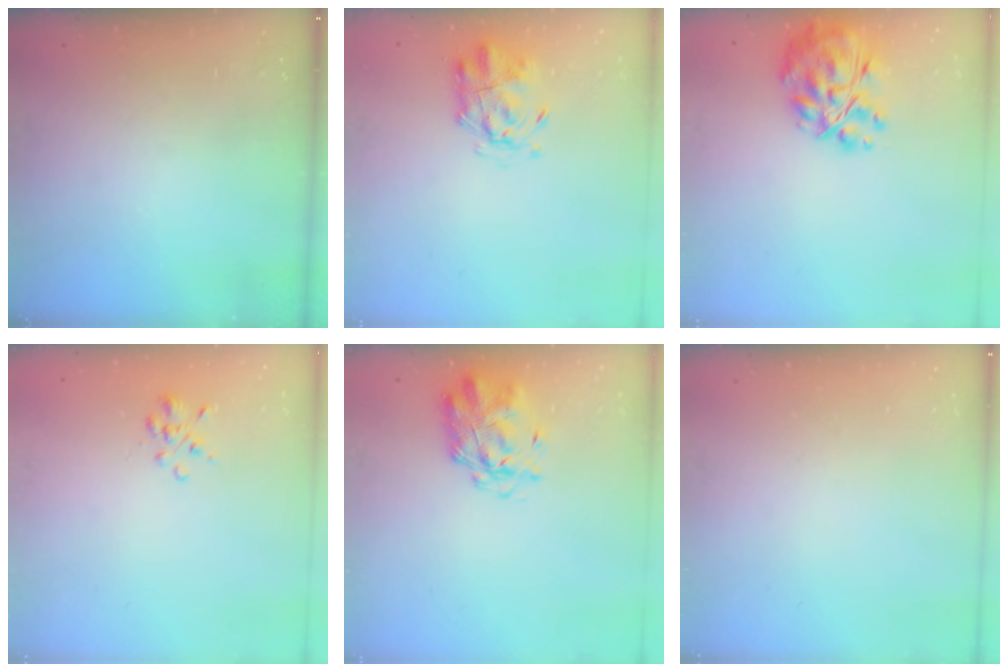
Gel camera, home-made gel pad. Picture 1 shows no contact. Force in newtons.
{"total": 3.5, "press": 3.2, "slide": 1.3}
{"total": 16.7, "press": 15.6, "slide": 5.9}
{"total": 1.9, "press": 1.7, "slide": 0.8}
{"total": 2.7, "press": 2.6, "slide": 0.7}
{"total": 0.0}